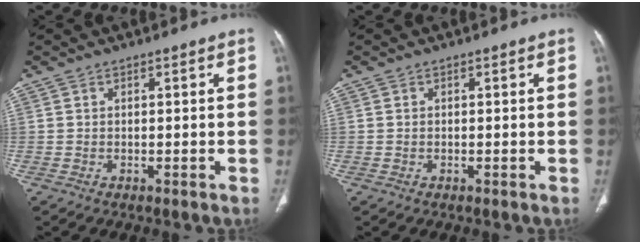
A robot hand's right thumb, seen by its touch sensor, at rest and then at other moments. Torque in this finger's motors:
{"motor_torque": [-0.37, 0.20, -0.20, 0.07, -0.01]}